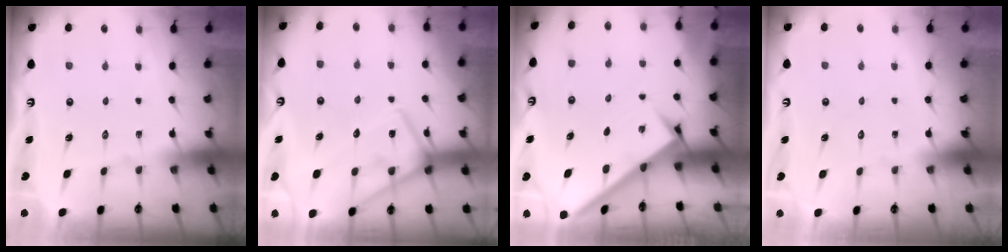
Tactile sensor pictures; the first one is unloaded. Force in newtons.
{"total": 12.6, "press": 12.6, "slide": 1.2}
{"total": 3.0, "press": 3.0, "slide": 0.4}
{"total": 1.7, "press": 1.7, "slide": 0.1}